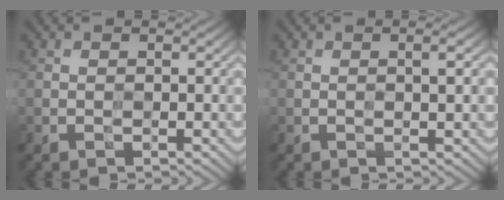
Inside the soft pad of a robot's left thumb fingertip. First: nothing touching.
{"total": 1.6, "force": [0.5, 0.1, 1.5], "torque": [-0.026, 0.003, 0.005]}